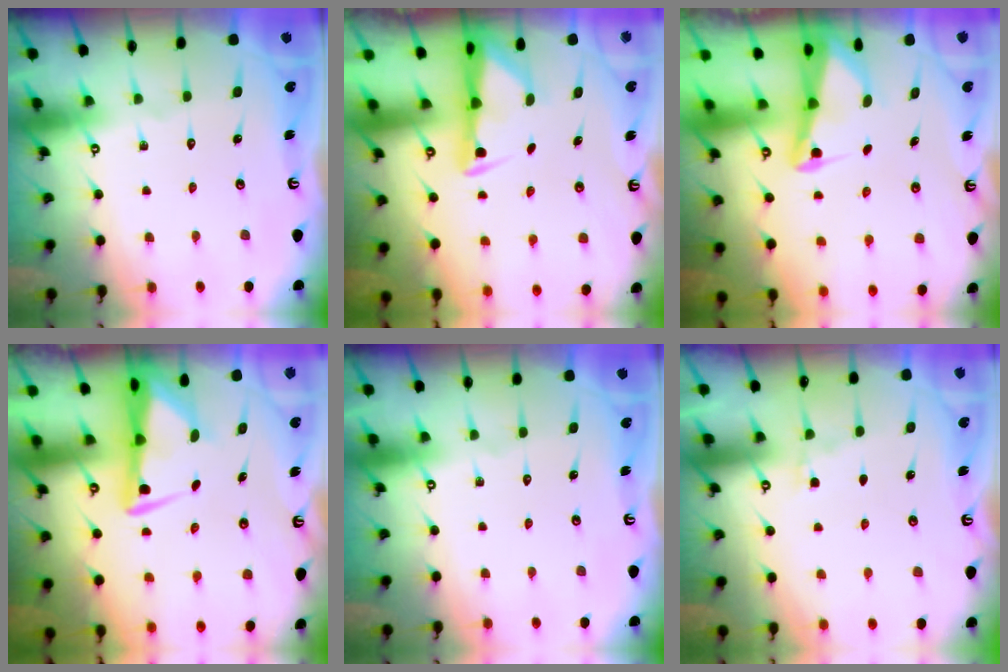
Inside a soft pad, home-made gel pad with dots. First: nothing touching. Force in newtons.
{"total": 3.0, "press": 2.9, "slide": 0.5}
{"total": 2.7, "press": 2.6, "slide": 0.6}
{"total": 5.0, "press": 4.9, "slide": 1.2}
{"total": 0.0}
{"total": 4.2, "press": 4.1, "slide": 0.6}